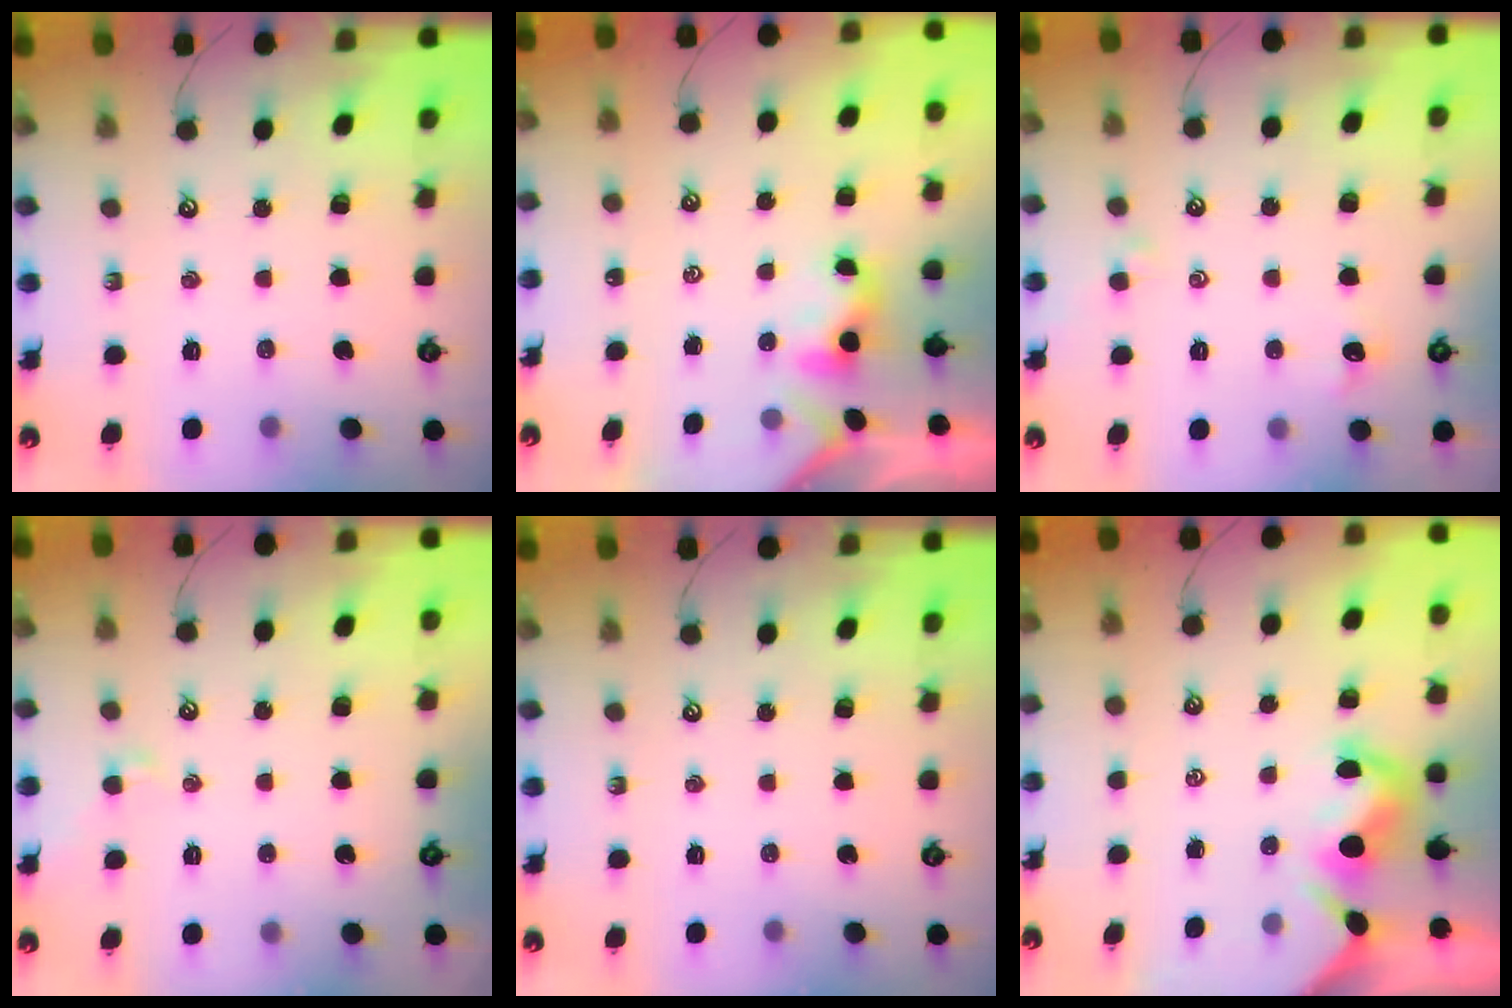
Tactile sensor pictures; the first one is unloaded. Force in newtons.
{"total": 0.5, "press": 0.4, "slide": 0.4}
{"total": 1.0, "press": 0.9, "slide": 0.6}
{"total": 1.0, "press": 0.9, "slide": 0.4}
{"total": 0.0}
{"total": 2.1, "press": 1.9, "slide": 1.0}